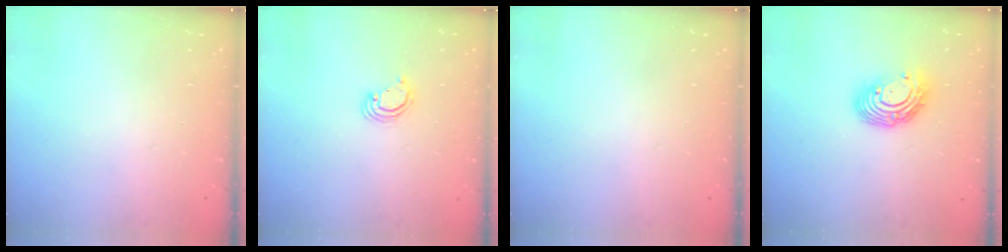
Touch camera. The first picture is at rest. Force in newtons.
{"total": 3.6, "press": 3.6, "slide": 0.3}
{"total": 0.0}
{"total": 10.7, "press": 10.6, "slide": 0.9}